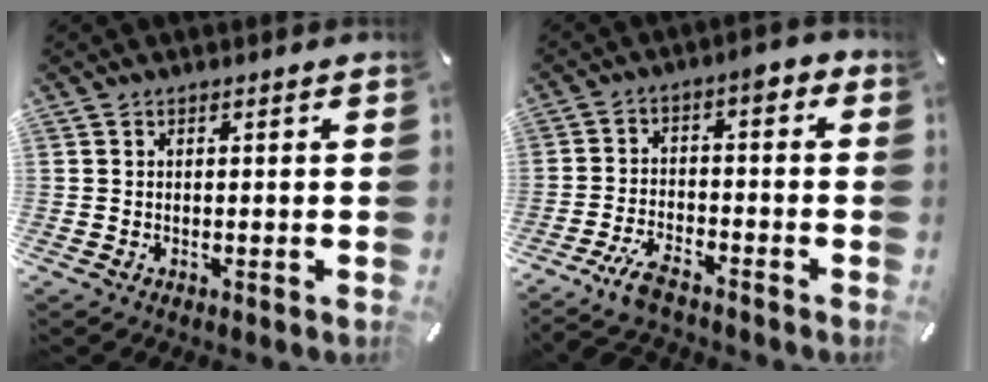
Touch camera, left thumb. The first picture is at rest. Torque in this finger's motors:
{"motor_torque": [-0.96, 1.53, 0.84, 0.69, 0.30]}